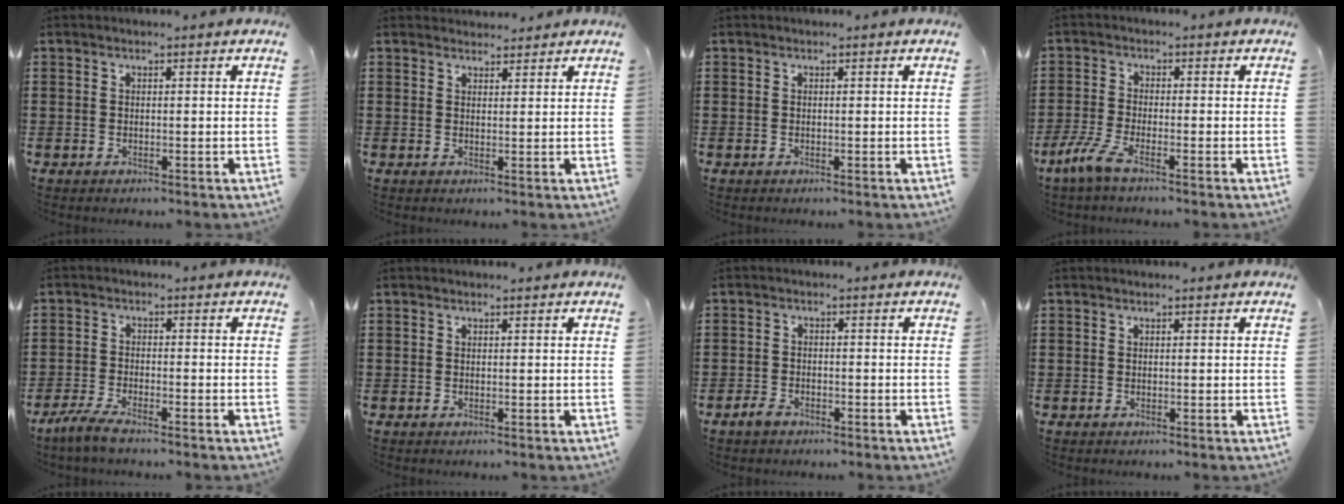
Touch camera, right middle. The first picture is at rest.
{"total": 2.0, "force": [2.0, 0.5, -0.1], "torque": [0.005, 0.000, 0.036]}
{"total": 0.0}
{"total": 4.7, "force": [-3.0, 0.9, 3.4], "torque": [-0.091, -0.016, -0.065]}
{"total": 3.5, "force": [-3.0, 0.3, 1.7], "torque": [-0.051, -0.010, -0.064]}
{"total": 0.0}
{"total": 2.5, "force": [-1.7, 1.3, 1.2], "torque": [-0.030, 0.001, -0.037]}
{"total": 0.0}